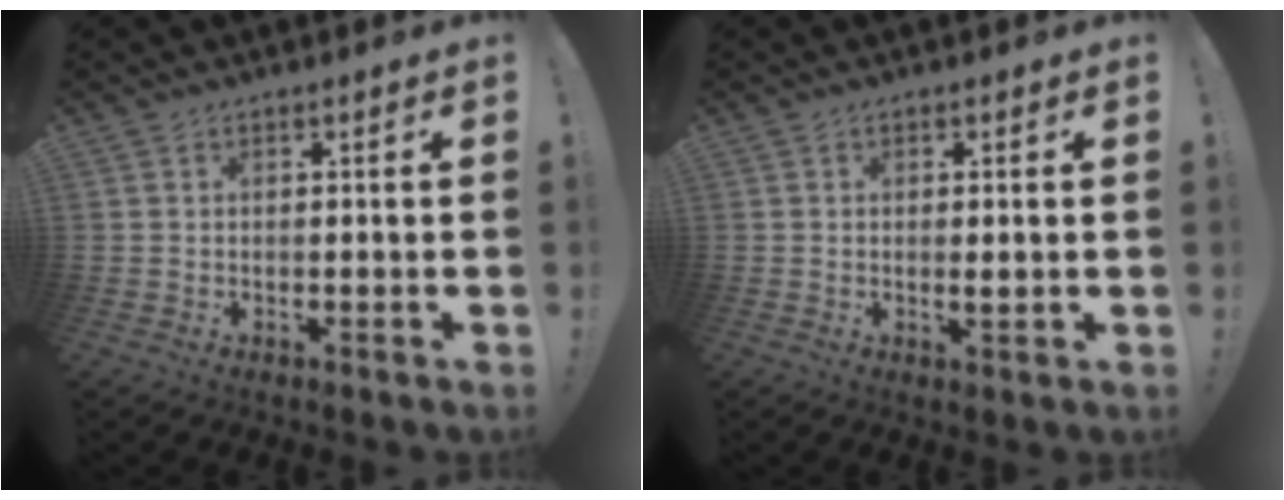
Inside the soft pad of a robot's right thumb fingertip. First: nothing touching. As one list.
[{"total": 1.8, "force": [0.2, 0.2, 1.8], "torque": [-0.022, -0.007, 0.000]}]